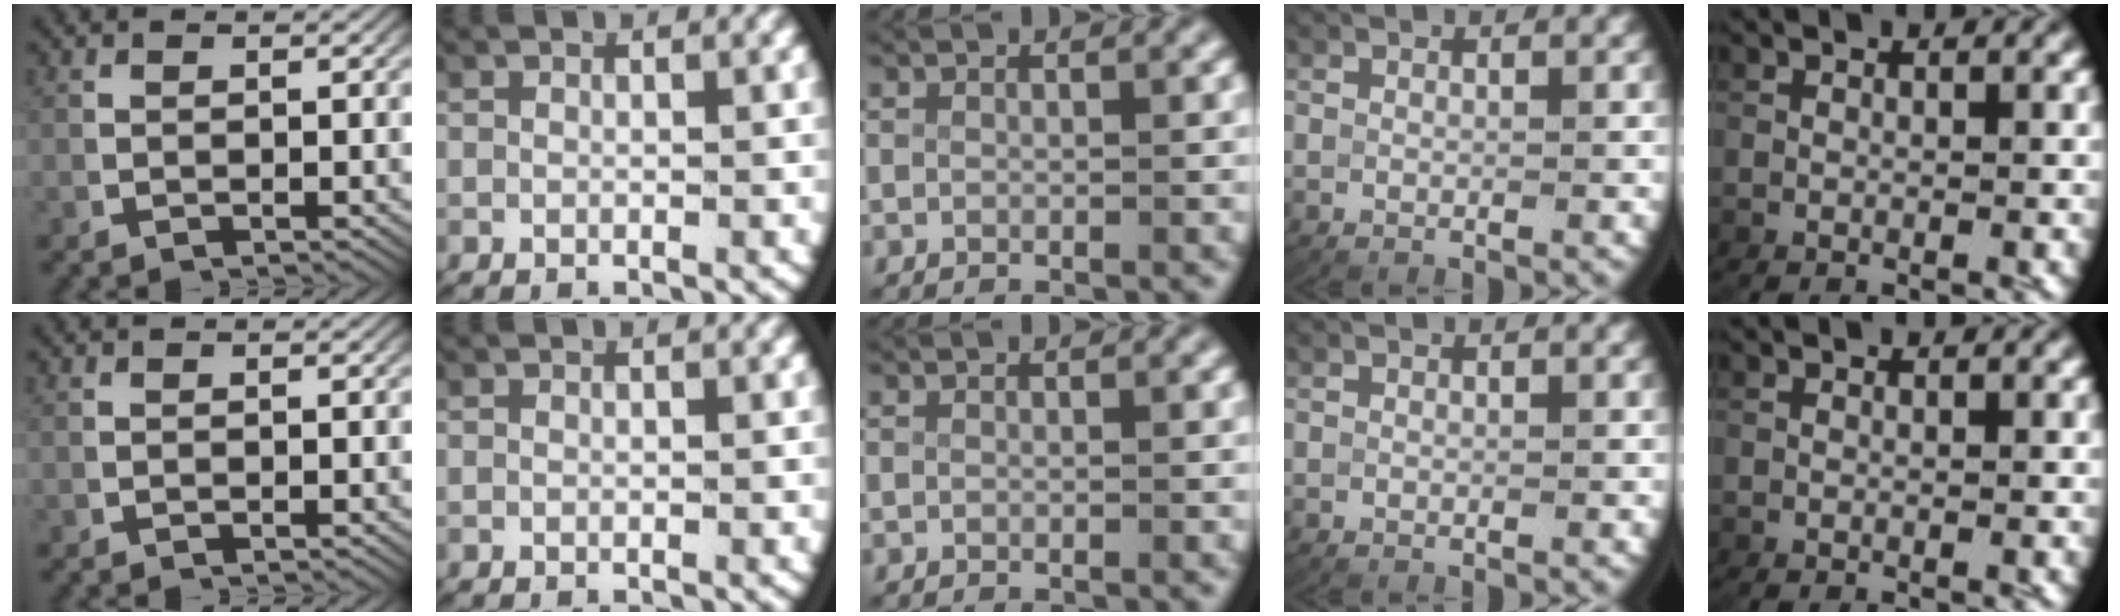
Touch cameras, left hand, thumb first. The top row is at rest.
{}